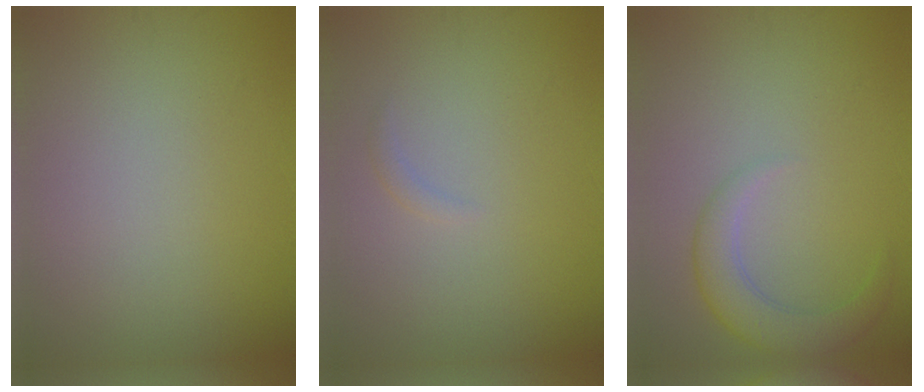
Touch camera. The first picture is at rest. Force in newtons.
{"total": 0.7, "press": 0.7, "slide": 0.1}
{"total": 3.5, "press": 3.5, "slide": 0.2}